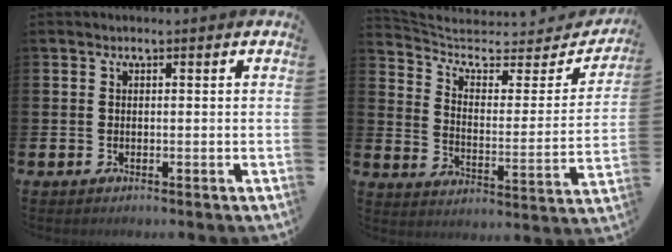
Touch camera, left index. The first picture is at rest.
{"total": 6.2, "force": [5.2, 2.5, 2.2], "torque": [-0.068, -0.045, 0.084]}